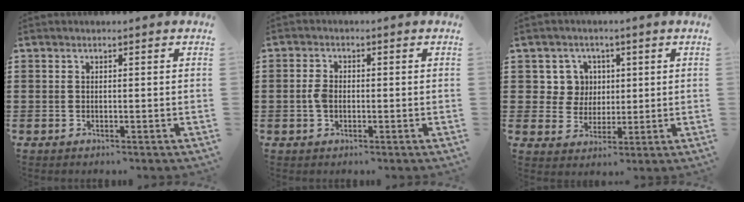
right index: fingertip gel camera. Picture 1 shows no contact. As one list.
[{"total": 2.2, "force": [-0.4, 1.4, 1.7], "torque": [-0.041, 0.002, -0.010]}, {"total": 5.6, "force": [1.4, 5.3, 1.2], "torque": [-0.042, 0.015, 0.024]}]